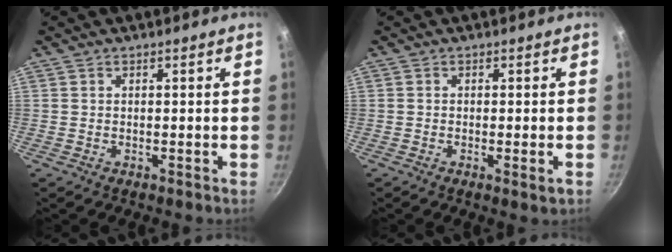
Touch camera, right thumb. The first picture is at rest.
{"total": 1.8, "force": [-0.6, 0.2, 1.7], "torque": [-0.035, -0.004, -0.012]}